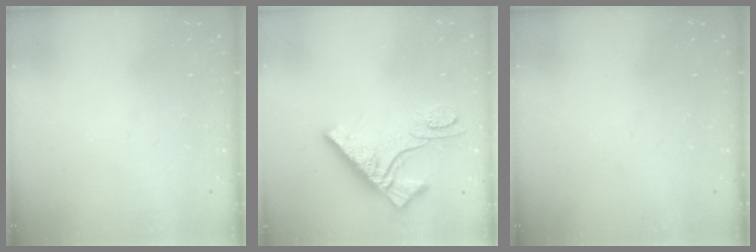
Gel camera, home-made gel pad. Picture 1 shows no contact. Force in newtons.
{"total": 11.0, "press": 11.0, "slide": 1.1}
{"total": 0.0}